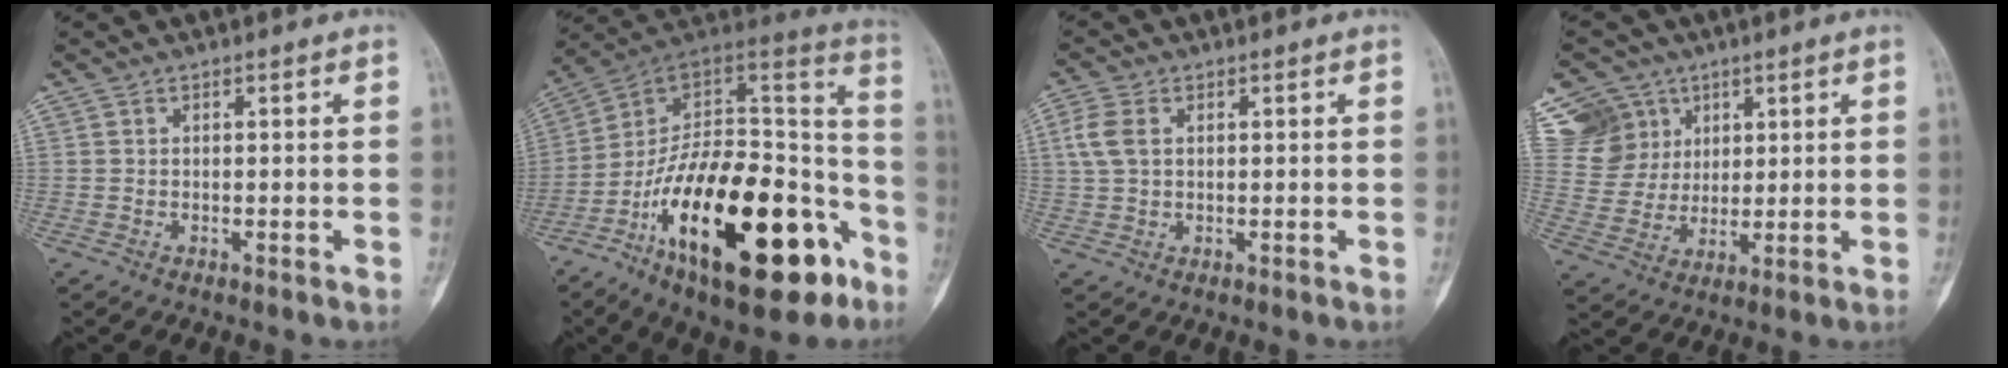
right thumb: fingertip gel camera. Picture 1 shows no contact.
{"total": 32.6, "force": [-14.8, 14.5, 25.1], "torque": [-0.342, 0.081, -0.231]}
{"total": 4.7, "force": [1.1, 3.0, 3.4], "torque": [-0.086, 0.009, 0.023]}
{"total": 12.6, "force": [6.5, 10.5, 2.5], "torque": [-0.021, -0.011, 0.136]}